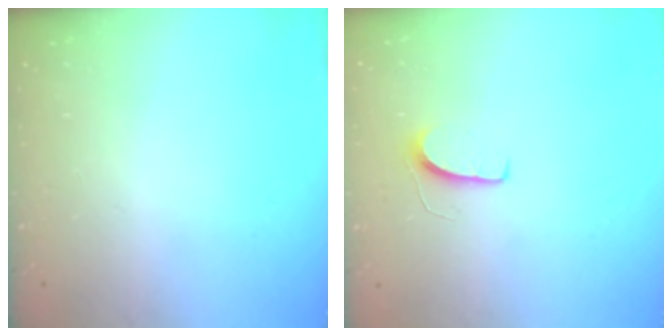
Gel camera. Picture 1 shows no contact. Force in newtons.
{"total": 5.8, "press": 5.7, "slide": 0.4}